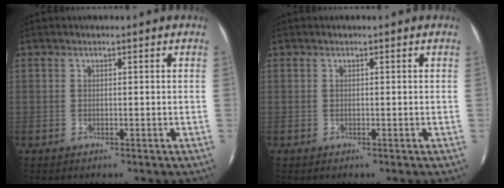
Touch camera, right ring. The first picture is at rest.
{"total": 0.0}